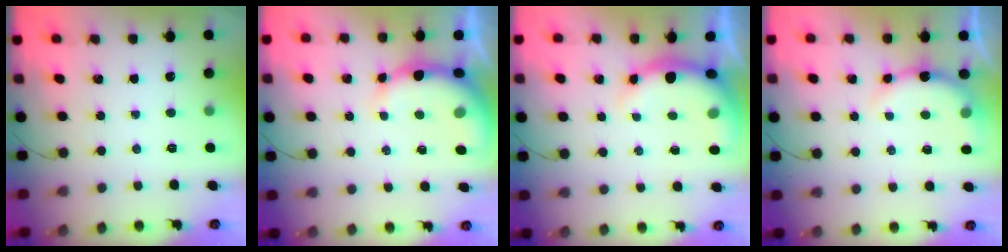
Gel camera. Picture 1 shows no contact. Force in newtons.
{"total": 8.7, "press": 8.7, "slide": 1.0}
{"total": 7.0, "press": 6.9, "slide": 1.1}
{"total": 6.7, "press": 6.6, "slide": 1.2}